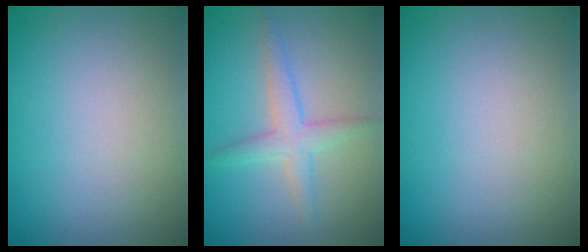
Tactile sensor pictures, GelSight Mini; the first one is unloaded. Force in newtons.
{"total": 2.7, "press": 2.7, "slide": 0.1}
{"total": 0.0}